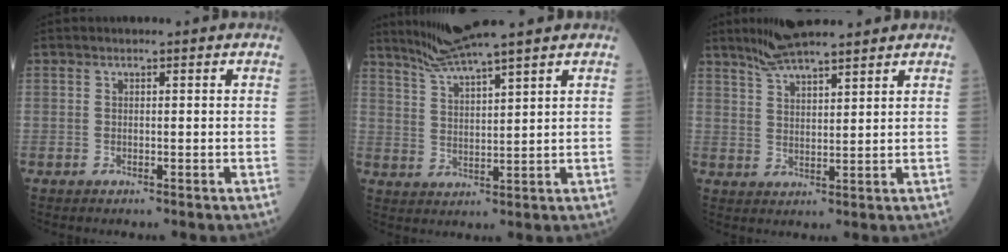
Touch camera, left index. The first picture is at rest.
{"total": 6.9, "force": [6.1, -1.2, 3.1], "torque": [-0.071, 0.001, 0.123]}
{"total": 7.3, "force": [6.3, 0.9, 3.7], "torque": [-0.073, 0.020, 0.117]}